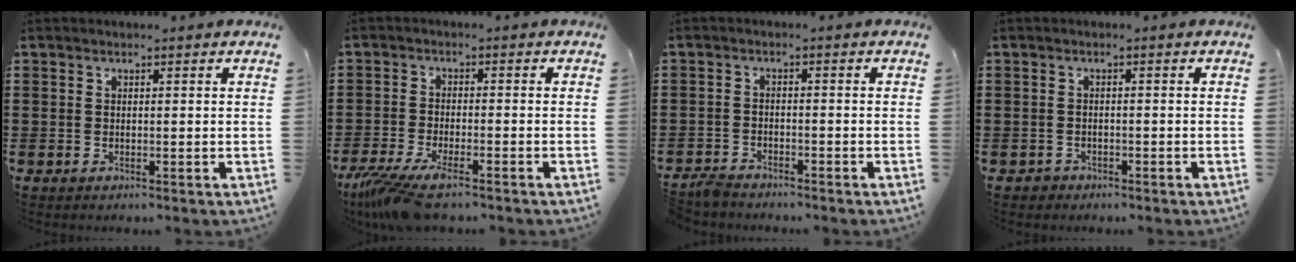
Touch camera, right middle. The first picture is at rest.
{"total": 5.8, "force": [-4.5, 0.6, 3.5], "torque": [-0.099, -0.025, -0.092]}
{"total": 2.2, "force": [-2.2, 0.5, 0.1], "torque": [-0.008, 0.004, -0.047]}
{"total": 0.9, "force": [-0.7, 0.5, 0.0], "torque": [-0.003, 0.000, -0.017]}